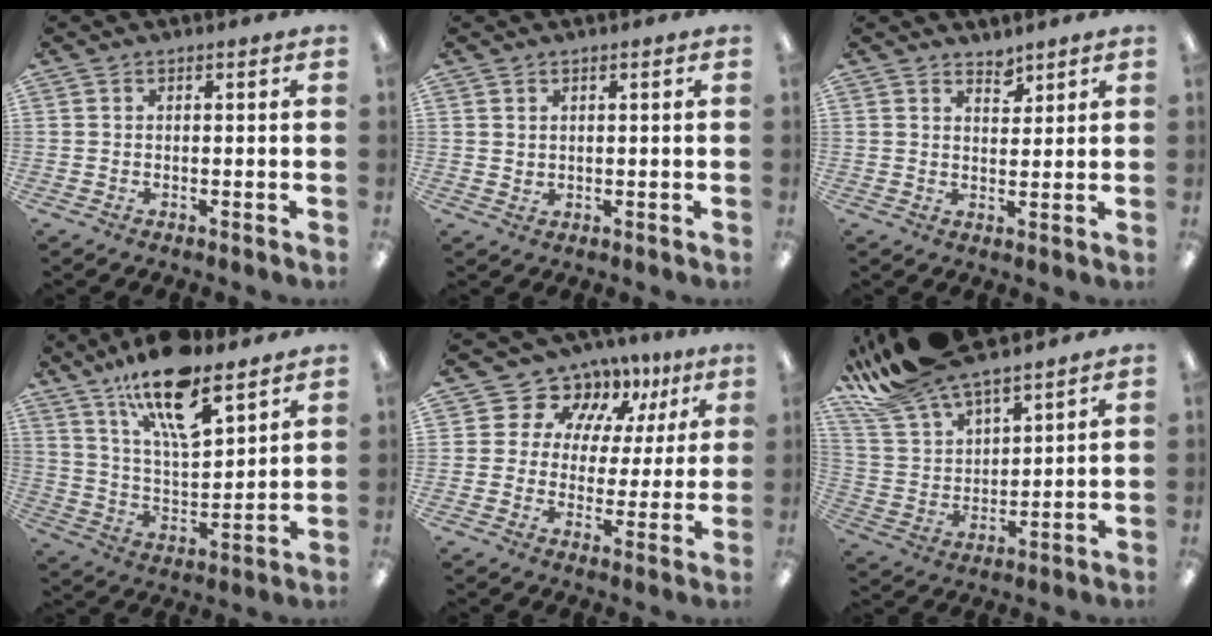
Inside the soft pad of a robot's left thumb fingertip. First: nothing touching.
{"total": 1.2, "force": [0.9, 0.7, 0.3], "torque": [-0.007, 0.001, 0.017]}
{"total": 3.1, "force": [2.8, 1.2, 0.6], "torque": [0.009, -0.025, 0.049]}
{"total": 18.2, "force": [12.5, 6.4, 11.6], "torque": [-0.193, -0.065, 0.211]}
{"total": 10.4, "force": [7.2, 7.2, 2.0], "torque": [-0.051, -0.052, 0.135]}
{"total": 15.6, "force": [13.9, 4.4, 5.8], "torque": [-0.149, -0.078, 0.258]}